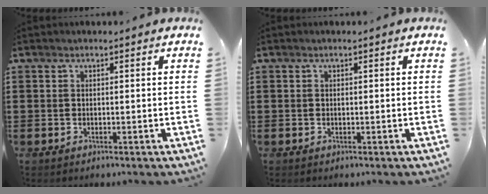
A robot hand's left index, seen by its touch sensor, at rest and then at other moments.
{"total": 0.0}